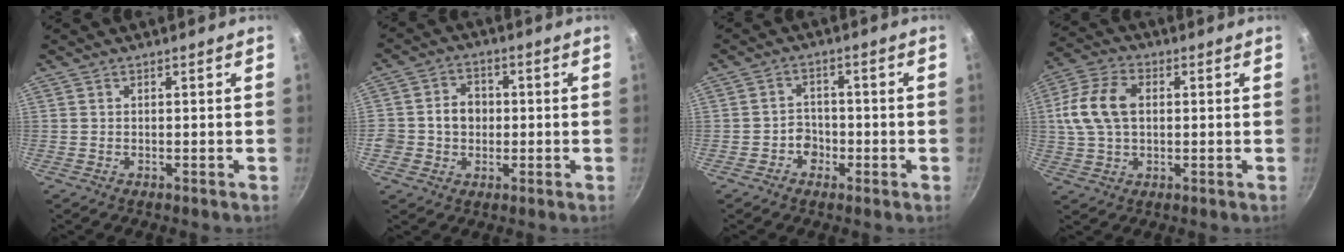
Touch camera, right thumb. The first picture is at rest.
{"total": 6.9, "force": [-0.3, 6.0, 3.2], "torque": [-0.022, 0.009, -0.014]}
{"total": 3.5, "force": [-1.6, 2.9, 1.2], "torque": [0.006, 0.018, -0.029]}
{"total": 11.7, "force": [1.5, 7.7, 8.6], "torque": [-0.162, 0.019, 0.020]}